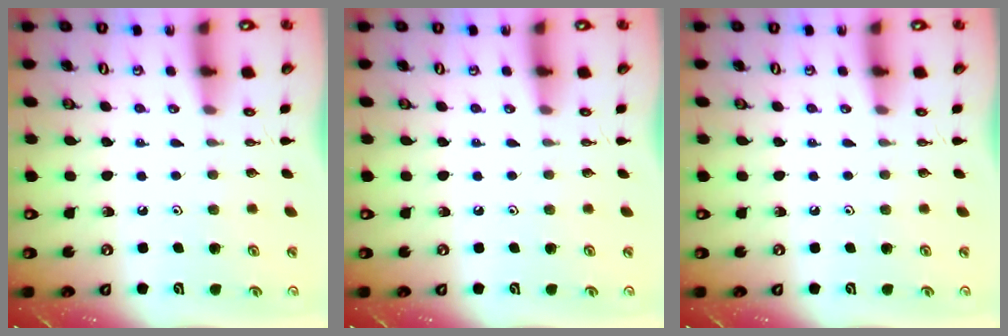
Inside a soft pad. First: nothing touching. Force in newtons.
{"total": 0.0}
{"total": 0.0}